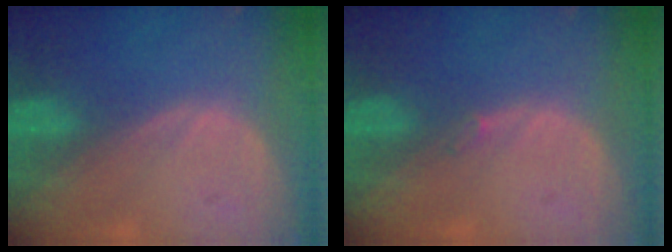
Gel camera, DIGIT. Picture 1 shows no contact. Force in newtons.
{"total": 0.5, "press": 0.5, "slide": 0.1}